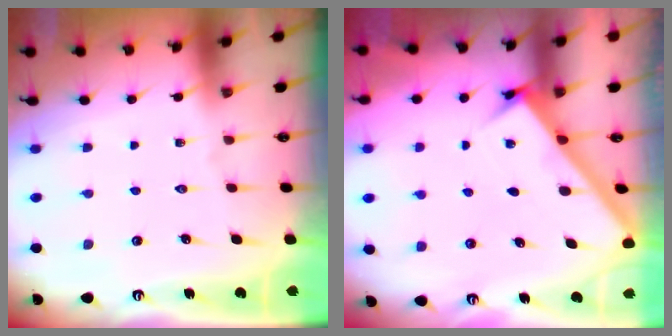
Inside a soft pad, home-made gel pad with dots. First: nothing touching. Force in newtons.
{"total": 3.0, "press": 3.0, "slide": 0.2}